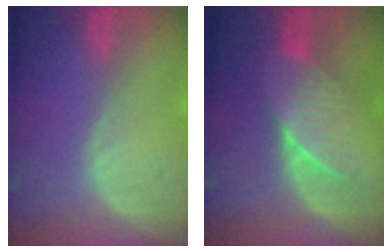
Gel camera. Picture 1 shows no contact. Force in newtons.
{"total": 7.3, "press": 6.8, "slide": 2.7}